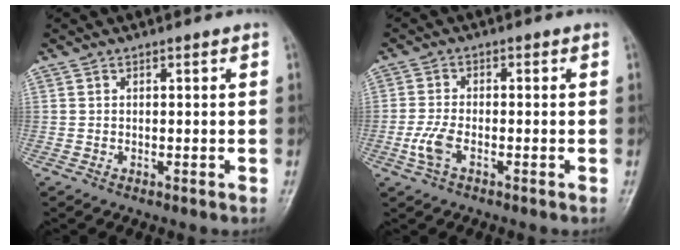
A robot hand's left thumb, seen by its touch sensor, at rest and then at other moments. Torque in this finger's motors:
{"motor_torque": [-0.10, 0.17, 0.28, 0.22, 0.03]}